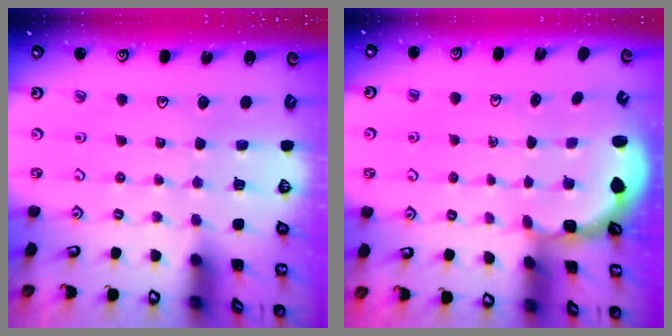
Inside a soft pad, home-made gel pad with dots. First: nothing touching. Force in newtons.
{"total": 2.7, "press": 2.1, "slide": 1.7}